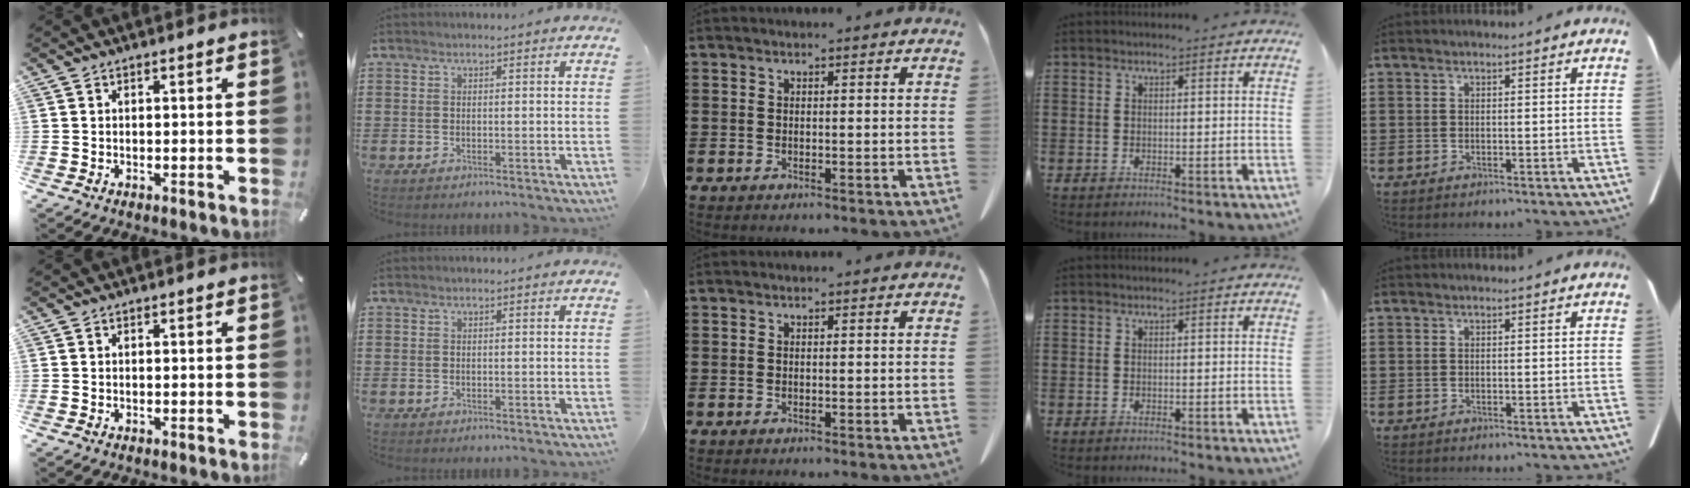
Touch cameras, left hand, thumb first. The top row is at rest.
{}